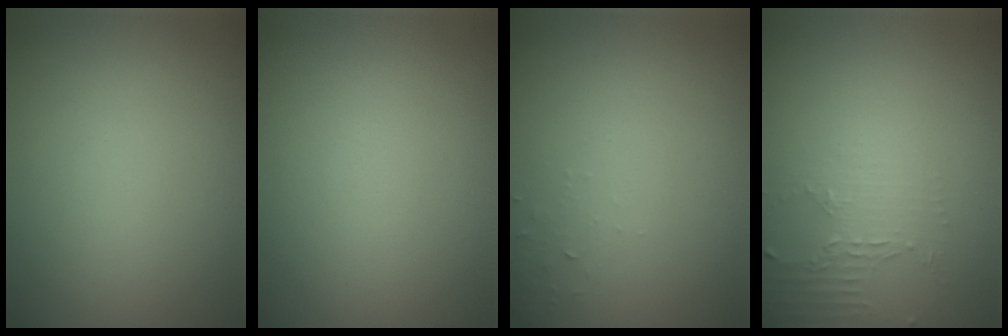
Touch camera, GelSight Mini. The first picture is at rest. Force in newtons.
{"total": 0.0}
{"total": 1.0, "press": 0.9, "slide": 0.1}
{"total": 2.0, "press": 1.5, "slide": 1.4}